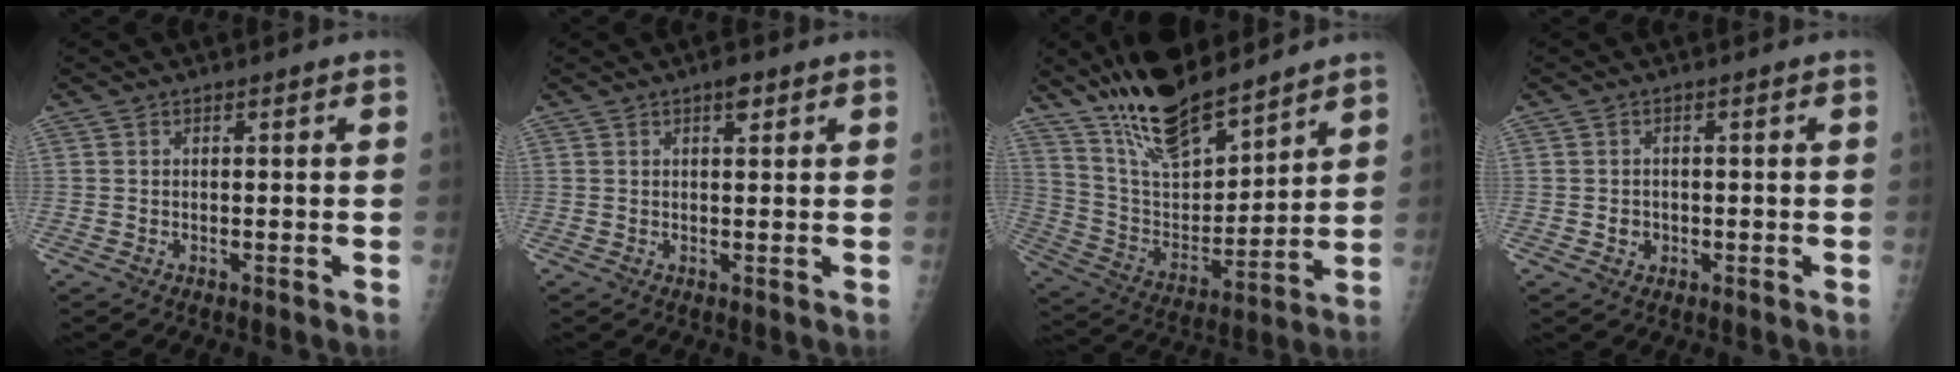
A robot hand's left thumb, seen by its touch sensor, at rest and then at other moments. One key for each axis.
{"total": 2.1, "fx": 1.2, "fy": 0.8, "fz": 1.5, "tx": -0.017, "ty": -0.004, "tz": 0.017}
{"total": 18.9, "fx": 15.0, "fy": 6.0, "fz": 9.9, "tx": -0.139, "ty": -0.079, "tz": 0.278}
{"total": 1.9, "fx": -0.3, "fy": 1.7, "fz": 0.7, "tx": -0.001, "ty": 0.004, "tz": -0.002}